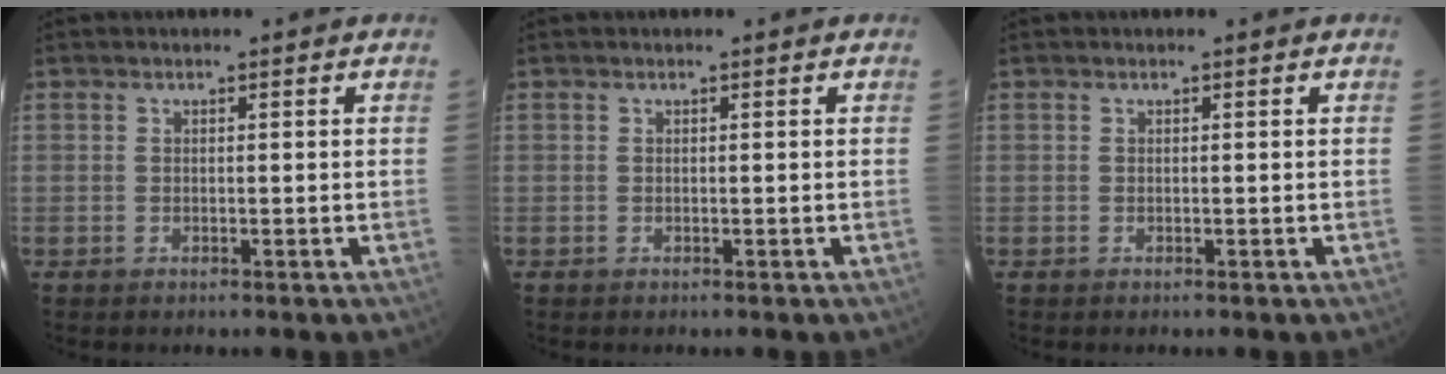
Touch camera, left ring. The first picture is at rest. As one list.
[{"total": 0.0}, {"total": 0.0}]